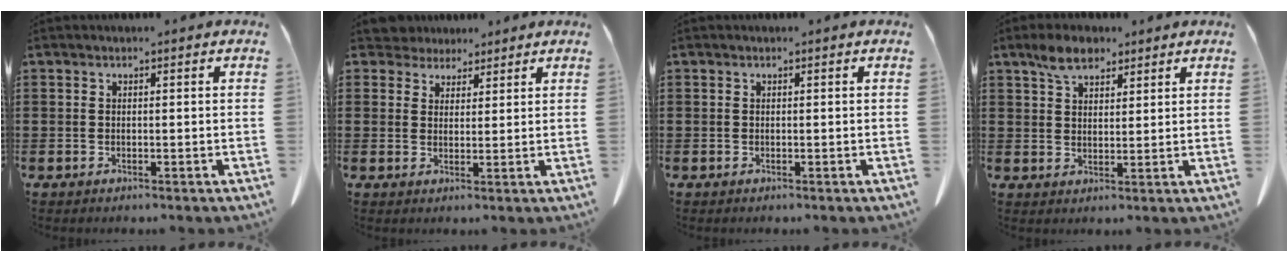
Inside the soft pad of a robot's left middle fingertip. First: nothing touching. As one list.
[{"total": 4.0, "force": [3.6, 1.7, 0.4], "torque": [-0.024, -0.002, 0.069]}, {"total": 0.0}, {"total": 5.2, "force": [3.7, 2.4, 2.7], "torque": [-0.056, 0.004, 0.068]}]